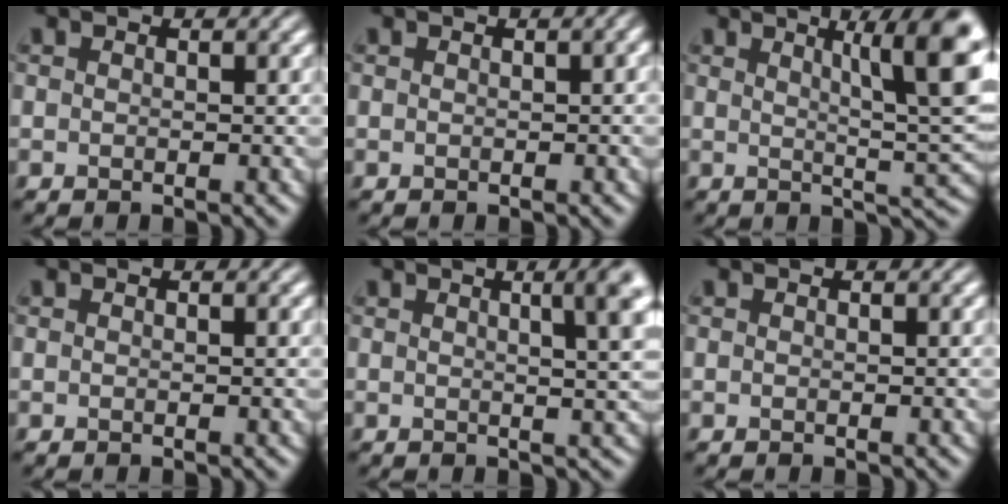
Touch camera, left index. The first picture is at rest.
{"total": 0.9, "force": [0.2, 0.2, 0.9], "torque": [-0.010, 0.009, 0.005]}
{"total": 9.4, "force": [3.5, 2.1, 8.5], "torque": [-0.086, 0.016, 0.046]}
{"total": 0.0}
{"total": 5.8, "force": [2.1, 2.0, 5.1], "torque": [-0.027, 0.022, 0.012]}
{"total": 0.0}